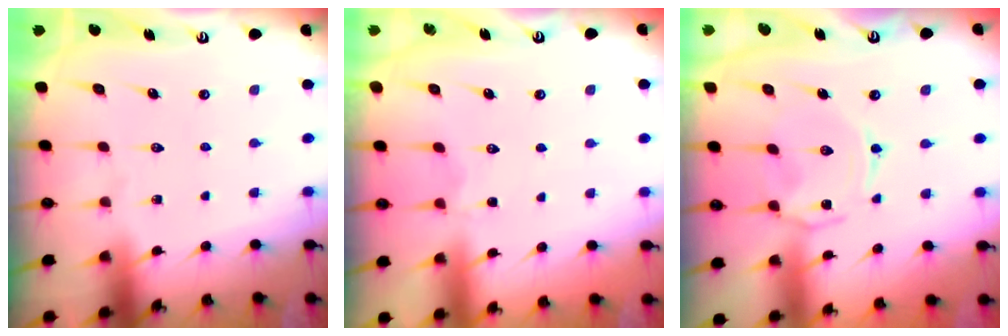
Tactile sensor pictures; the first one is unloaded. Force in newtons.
{"total": 2.0, "press": 1.9, "slide": 0.8}
{"total": 1.7, "press": 1.6, "slide": 0.5}